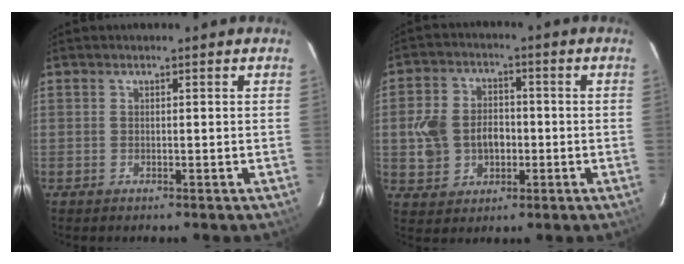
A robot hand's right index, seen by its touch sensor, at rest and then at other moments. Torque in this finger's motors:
{"motor_torque": [0.16, 0.05, 0.42, 0.09]}